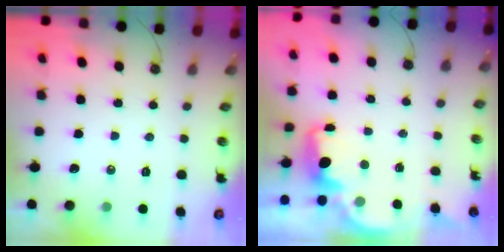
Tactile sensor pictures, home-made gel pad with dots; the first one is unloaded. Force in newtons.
{"total": 2.0, "press": 1.9, "slide": 0.7}